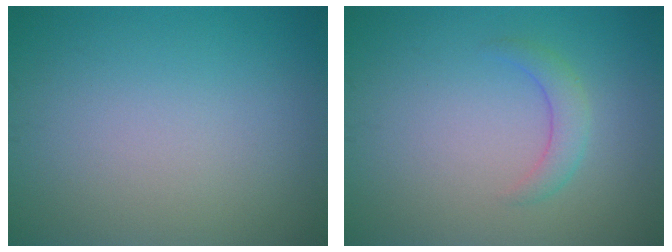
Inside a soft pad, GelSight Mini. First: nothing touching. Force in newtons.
{"total": 1.9, "press": 1.9, "slide": 0.2}